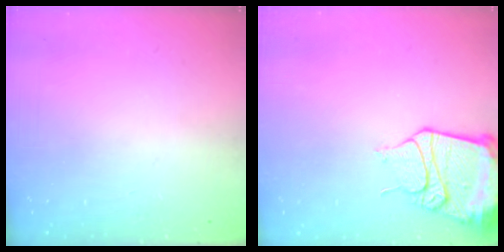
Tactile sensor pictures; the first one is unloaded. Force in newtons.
{"total": 14.5, "press": 14.4, "slide": 1.7}